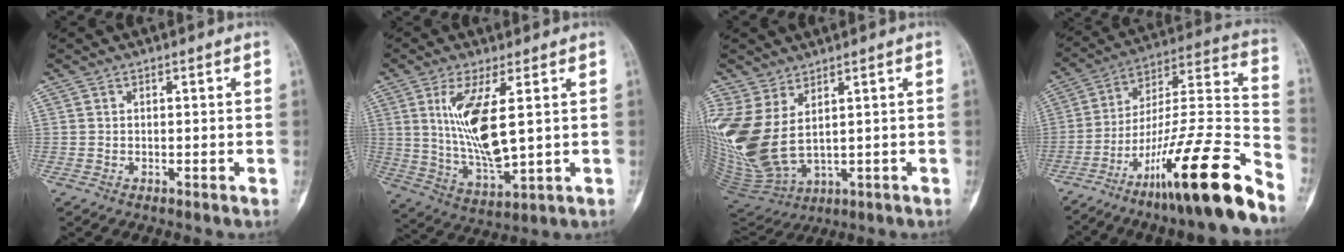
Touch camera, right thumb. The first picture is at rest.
{"total": 12.4, "force": [2.7, 3.5, 11.6], "torque": [-0.240, -0.033, 0.065]}
{"total": 14.0, "force": [3.1, 7.3, 11.5], "torque": [-0.269, -0.026, 0.091]}
{"total": 25.1, "force": [-16.8, 3.0, 18.4], "torque": [-0.273, 0.090, -0.274]}